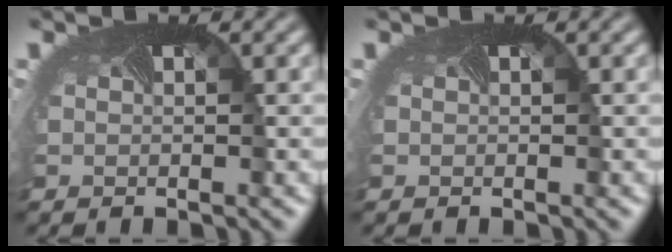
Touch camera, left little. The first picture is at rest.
{"total": 0.0}